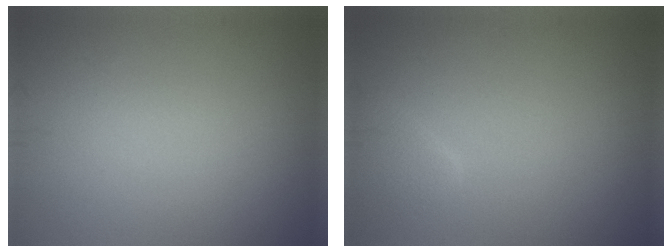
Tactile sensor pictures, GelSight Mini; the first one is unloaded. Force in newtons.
{"total": 1.6, "press": 1.6, "slide": 0.1}